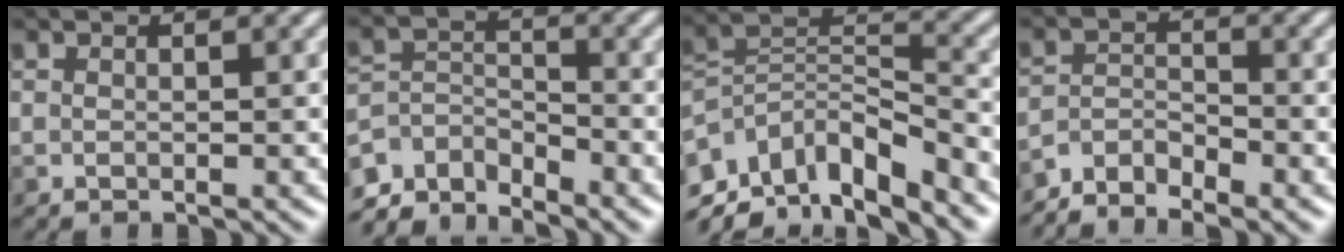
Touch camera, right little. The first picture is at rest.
{"total": 4.9, "force": [-4.3, 1.7, 1.5], "torque": [-0.025, -0.004, -0.085]}
{"total": 10.2, "force": [-6.0, 4.6, 6.9], "torque": [-0.118, 0.008, -0.116]}
{"total": 3.8, "force": [-3.3, 1.2, 1.3], "torque": [-0.022, -0.002, -0.072]}